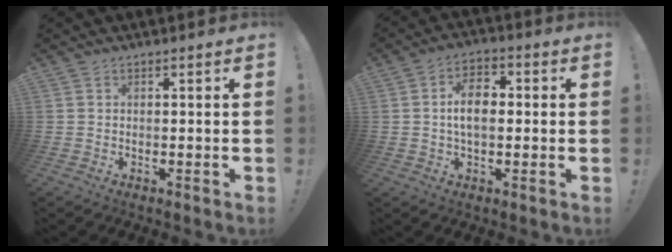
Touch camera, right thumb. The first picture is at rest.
{"total": 8.5, "force": [0.0, 5.0, 6.9], "torque": [-0.110, 0.008, 0.000]}